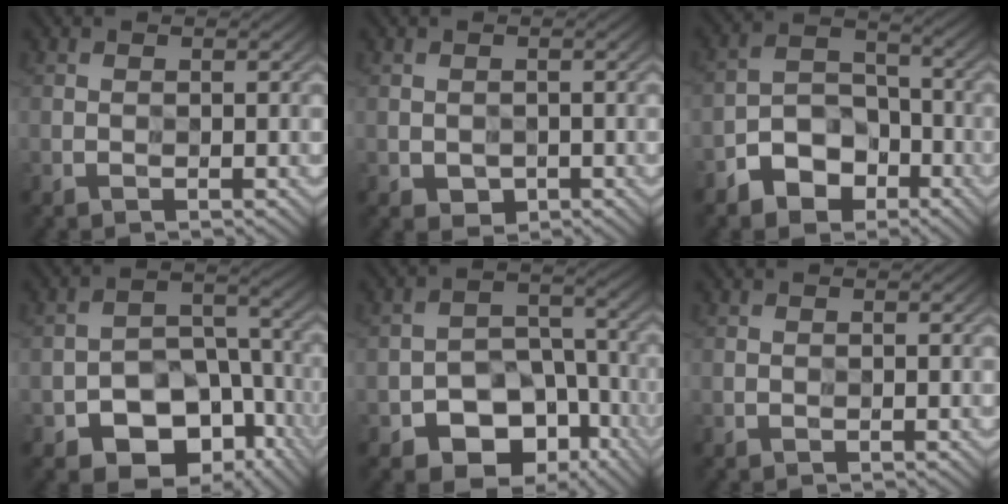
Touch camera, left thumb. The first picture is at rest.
{"total": 0.8, "force": [0.1, 0.8, -0.2], "torque": [-0.004, -0.003, 0.006]}
{"total": 5.8, "force": [-4.1, 3.8, 1.5], "torque": [-0.020, 0.000, -0.087]}
{"total": 9.7, "force": [-6.0, 6.3, 4.1], "torque": [-0.050, -0.007, -0.101]}
{"total": 8.3, "force": [-5.4, 5.5, 3.0], "torque": [-0.031, -0.004, -0.092]}
{"total": 0.0}